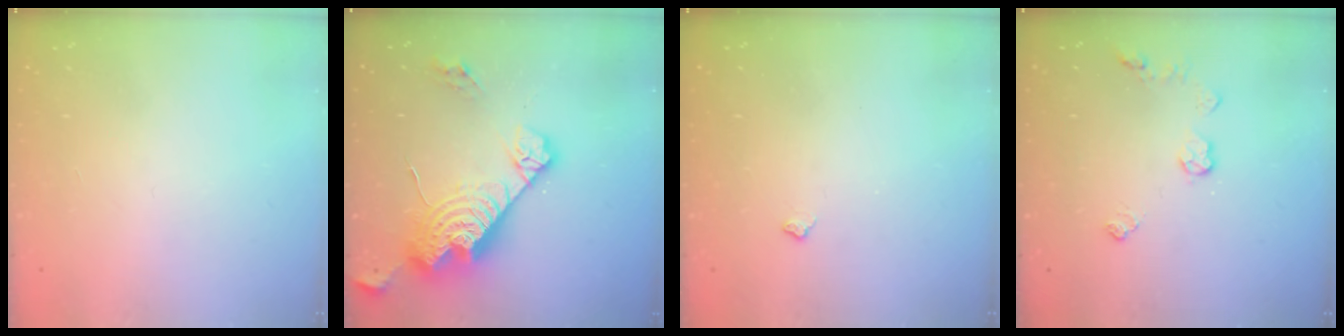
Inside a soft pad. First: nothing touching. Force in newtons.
{"total": 20.8, "press": 20.7, "slide": 1.7}
{"total": 4.4, "press": 4.4, "slide": 0.6}
{"total": 5.4, "press": 5.4, "slide": 0.7}